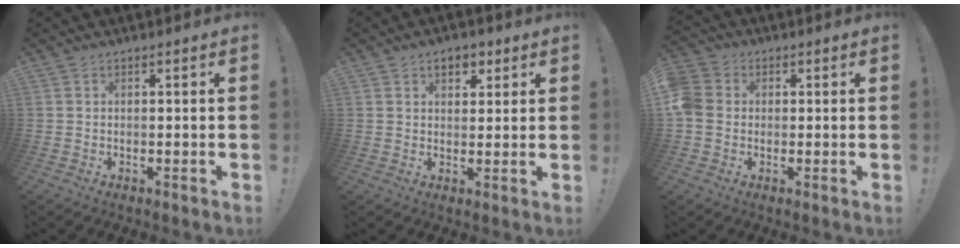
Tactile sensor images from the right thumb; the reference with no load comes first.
{"total": 5.2, "force": [2.5, 3.5, 2.8], "torque": [-0.033, -0.001, 0.042]}
{"total": 6.7, "force": [-0.4, 5.6, 3.5], "torque": [-0.080, 0.012, -0.003]}